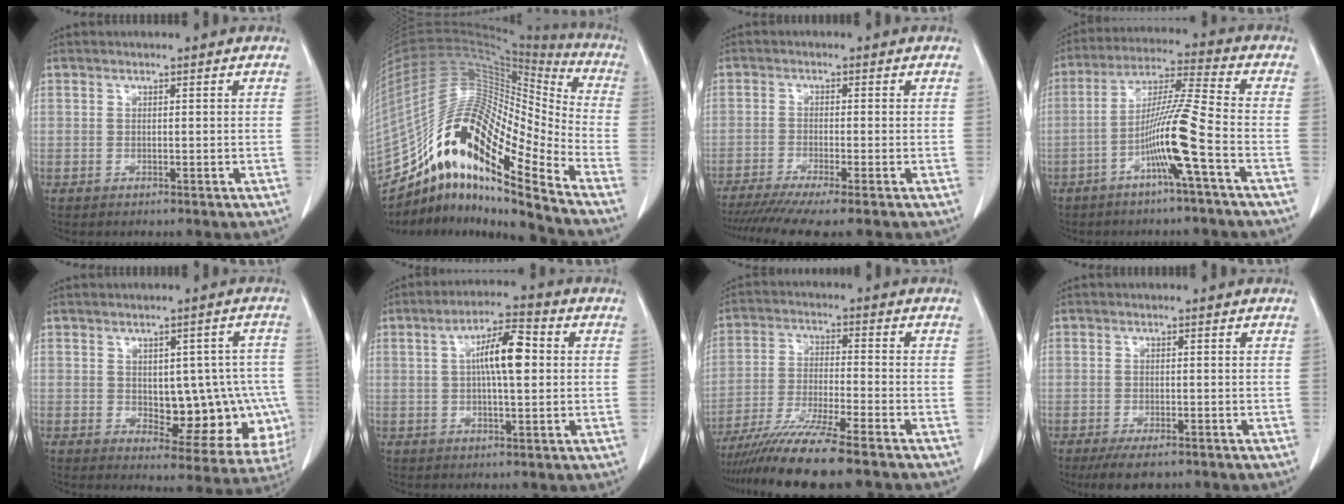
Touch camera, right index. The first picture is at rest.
{"total": 23.5, "force": [-15.5, 4.1, 17.2], "torque": [-0.343, 0.027, -0.282]}
{"total": 9.7, "force": [-7.8, -0.5, 5.7], "torque": [-0.080, -0.018, -0.121]}
{"total": 10.6, "force": [-4.2, -1.4, 9.6], "torque": [-0.185, 0.009, -0.081]}
{"total": 13.3, "force": [-1.5, 6.9, 11.3], "torque": [-0.122, 0.020, 0.002]}
{"total": 8.3, "force": [1.2, 1.9, 8.0], "torque": [-0.143, 0.018, 0.016]}
{"total": 12.2, "force": [-9.9, -0.7, 7.1], "torque": [-0.119, -0.032, -0.168]}
{"total": 4.6, "force": [-3.3, 1.7, 2.7], "torque": [-0.044, -0.007, -0.050]}